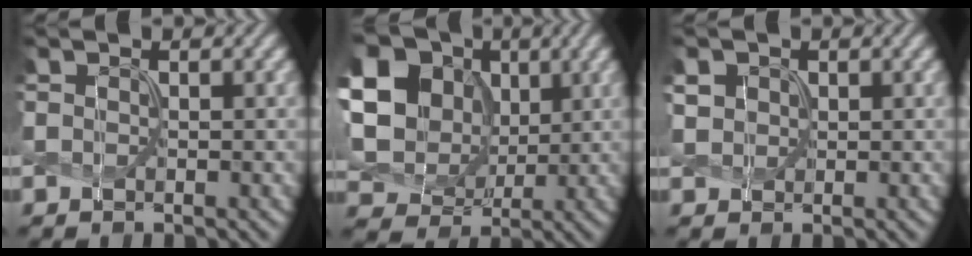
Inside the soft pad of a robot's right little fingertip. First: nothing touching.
{"total": 16.7, "force": [4.7, 13.8, 8.2], "torque": [-0.208, 0.019, 0.083]}
{"total": 1.6, "force": [0.6, 1.4, 0.5], "torque": [-0.018, -0.001, 0.012]}